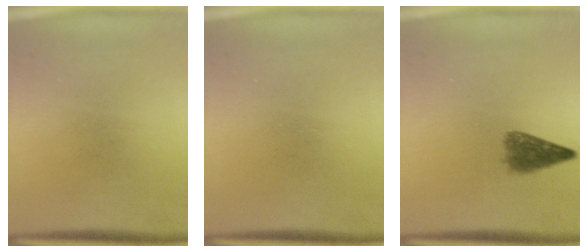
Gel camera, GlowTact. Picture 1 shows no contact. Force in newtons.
{"total": 0.0}
{"total": 3.8}